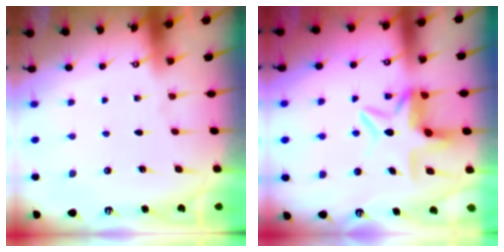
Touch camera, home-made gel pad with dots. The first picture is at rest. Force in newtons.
{"total": 7.2, "press": 7.1, "slide": 1.3}